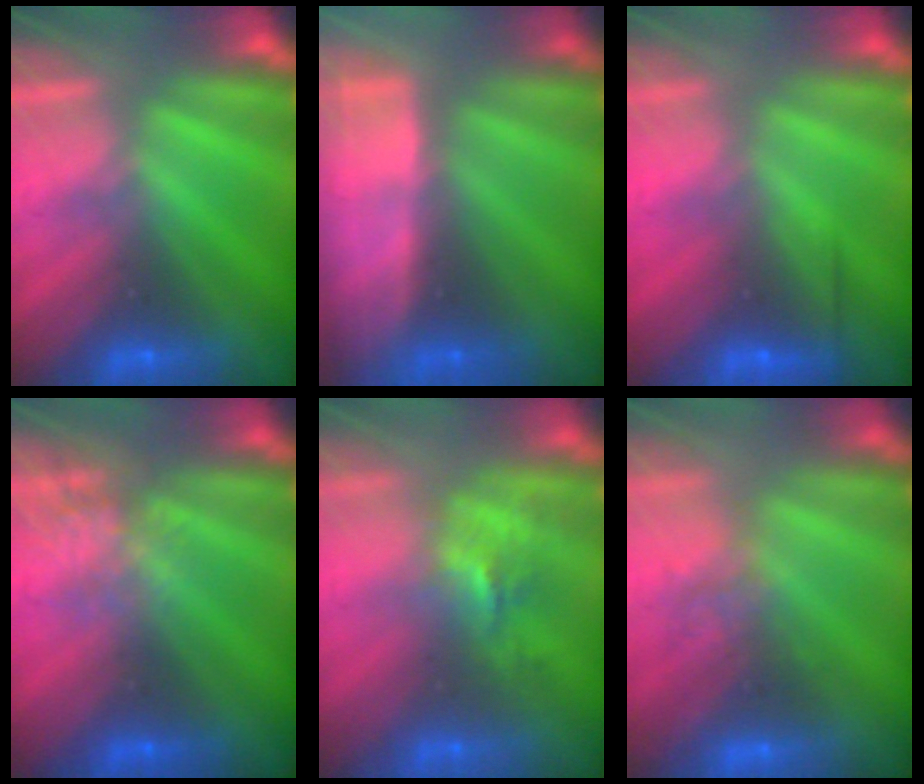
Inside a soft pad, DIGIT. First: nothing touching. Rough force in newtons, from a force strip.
{"total": 6.6}
{"total": 2.6}
{"total": 4.3}
{"total": 2.6}
{"total": 2.8}